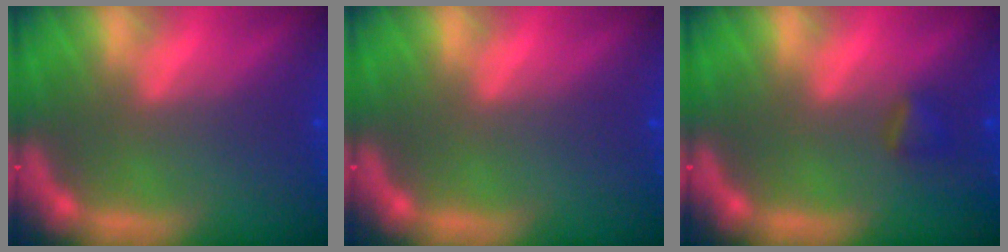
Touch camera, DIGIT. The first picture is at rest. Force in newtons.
{"total": 0.0}
{"total": 1.4}